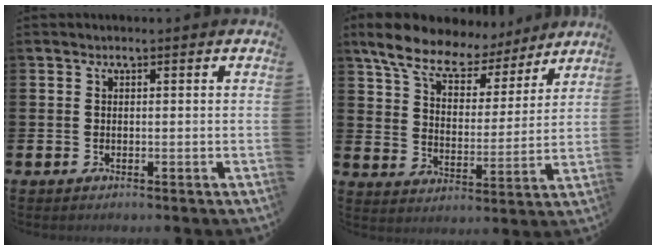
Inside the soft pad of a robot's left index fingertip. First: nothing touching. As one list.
[{"total": 9.8, "force": [8.6, 3.4, 3.4], "torque": [-0.097, -0.052, 0.150]}]